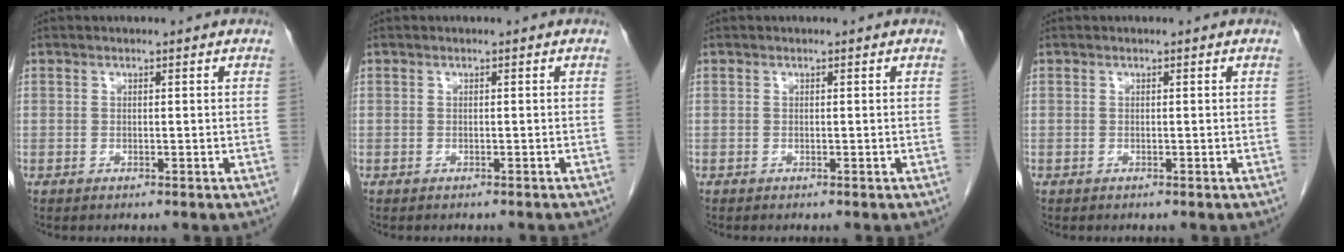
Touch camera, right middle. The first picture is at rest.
{"total": 2.0, "force": [-1.8, 0.3, 0.8], "torque": [-0.019, -0.004, -0.020]}
{"total": 0.0}
{"total": 0.0}